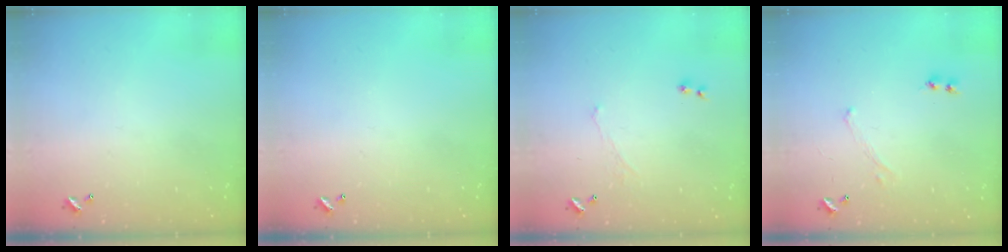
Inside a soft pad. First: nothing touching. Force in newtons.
{"total": 0.0}
{"total": 1.1, "press": 0.7, "slide": 0.9}
{"total": 0.7, "press": 0.6, "slide": 0.2}